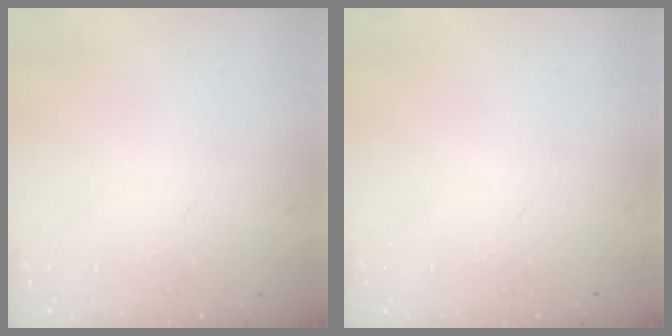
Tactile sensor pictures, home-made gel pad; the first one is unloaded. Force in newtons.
{"total": 0.0}